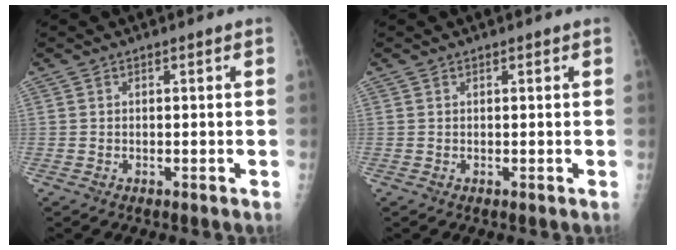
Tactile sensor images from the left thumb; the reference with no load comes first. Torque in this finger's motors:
{"motor_torque": [-0.08, 0.14, -0.23, -0.25, 0.00]}